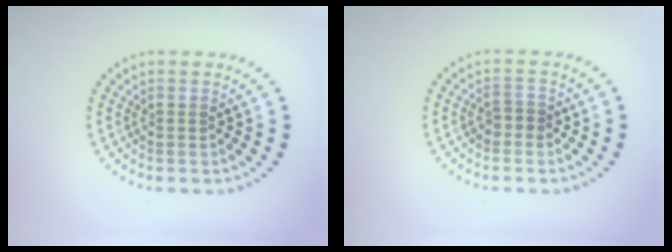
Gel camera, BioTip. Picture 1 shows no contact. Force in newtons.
{"total": 1.2, "press": 1.1, "slide": 0.4}